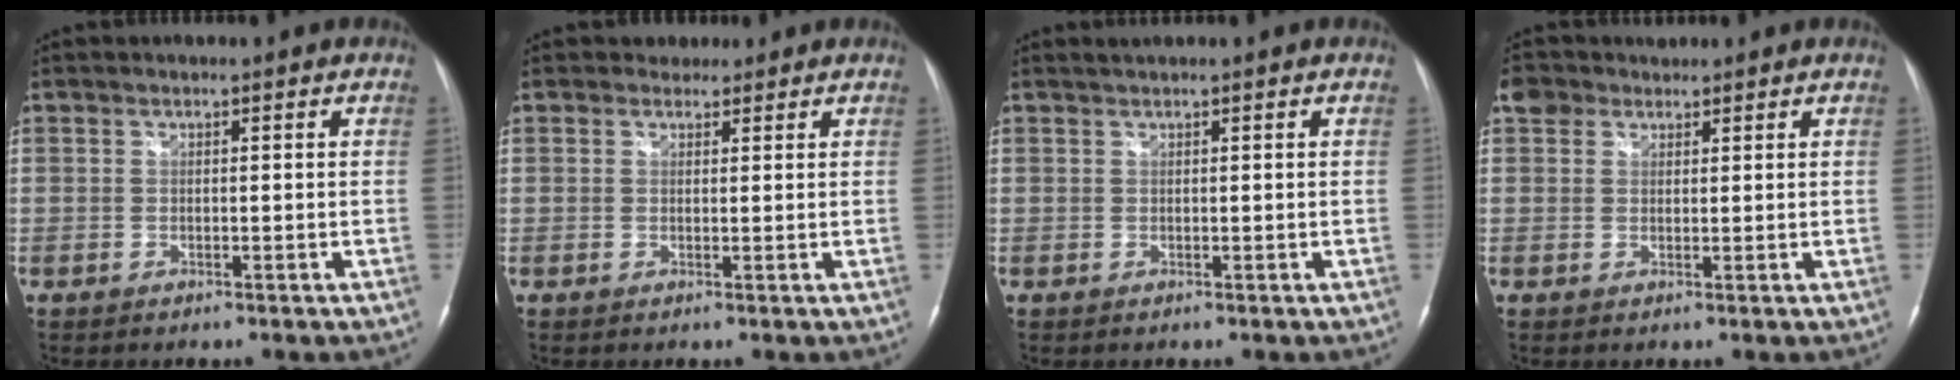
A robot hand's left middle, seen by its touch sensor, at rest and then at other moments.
{"total": 1.6, "force": [1.3, 1.0, -0.2], "torque": [0.006, 0.007, 0.015]}
{"total": 0.6, "force": [0.6, -0.1, 0.2], "torque": [-0.008, 0.009, 0.015]}
{"total": 3.0, "force": [2.0, 2.2, 0.4], "torque": [-0.011, 0.025, 0.035]}